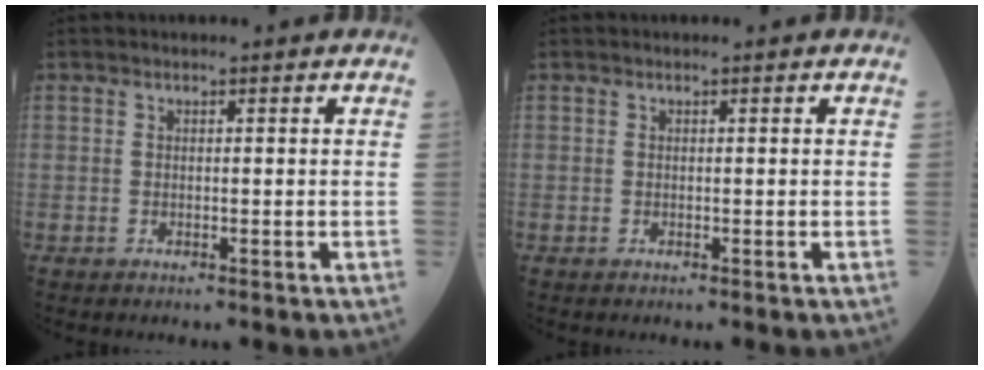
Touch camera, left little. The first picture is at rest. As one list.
[{"total": 0.0}]